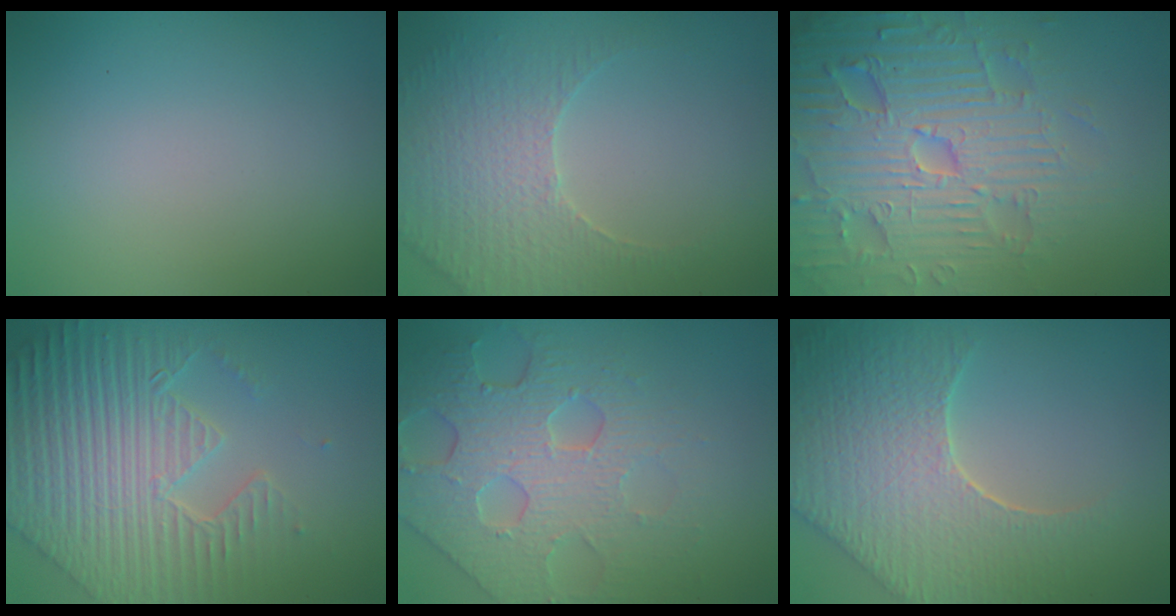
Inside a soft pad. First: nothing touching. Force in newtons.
{"total": 3.8, "press": 3.7, "slide": 1.0}
{"total": 7.9, "press": 7.7, "slide": 1.8}
{"total": 8.7, "press": 6.3, "slide": 6.0}
{"total": 6.3, "press": 5.1, "slide": 3.8}
{"total": 9.1, "press": 6.4, "slide": 6.4}